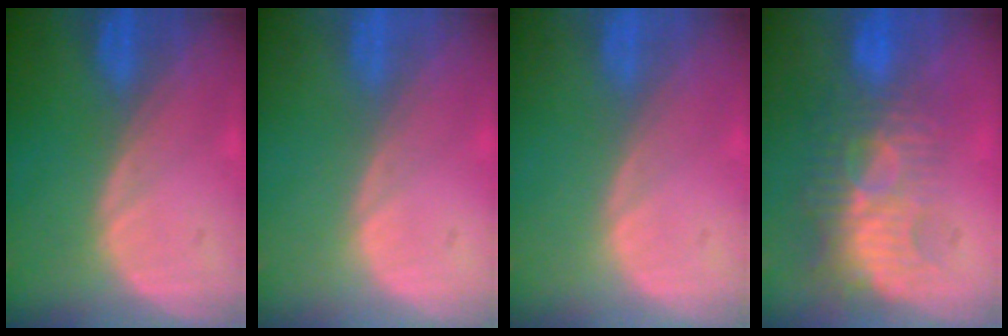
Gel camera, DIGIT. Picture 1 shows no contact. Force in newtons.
{"total": 0.0}
{"total": 0.0}
{"total": 9.4, "press": 8.4, "slide": 4.3}